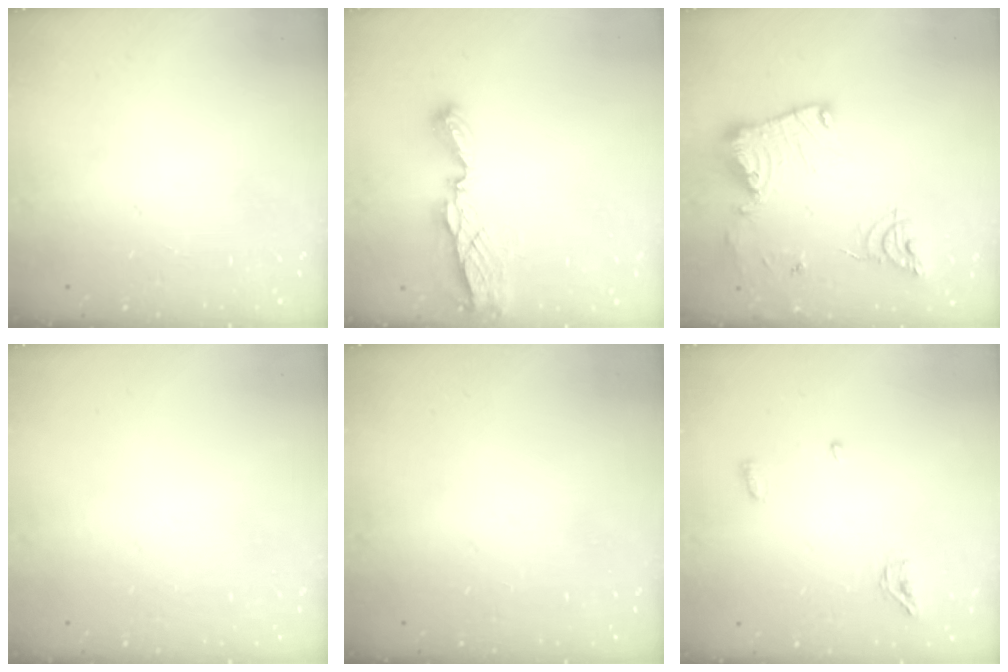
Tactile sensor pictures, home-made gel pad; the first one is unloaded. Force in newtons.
{"total": 6.7, "press": 6.7, "slide": 0.2}
{"total": 17.8, "press": 17.8, "slide": 1.6}
{"total": 0.0}
{"total": 0.0}
{"total": 4.3, "press": 4.0, "slide": 1.4}